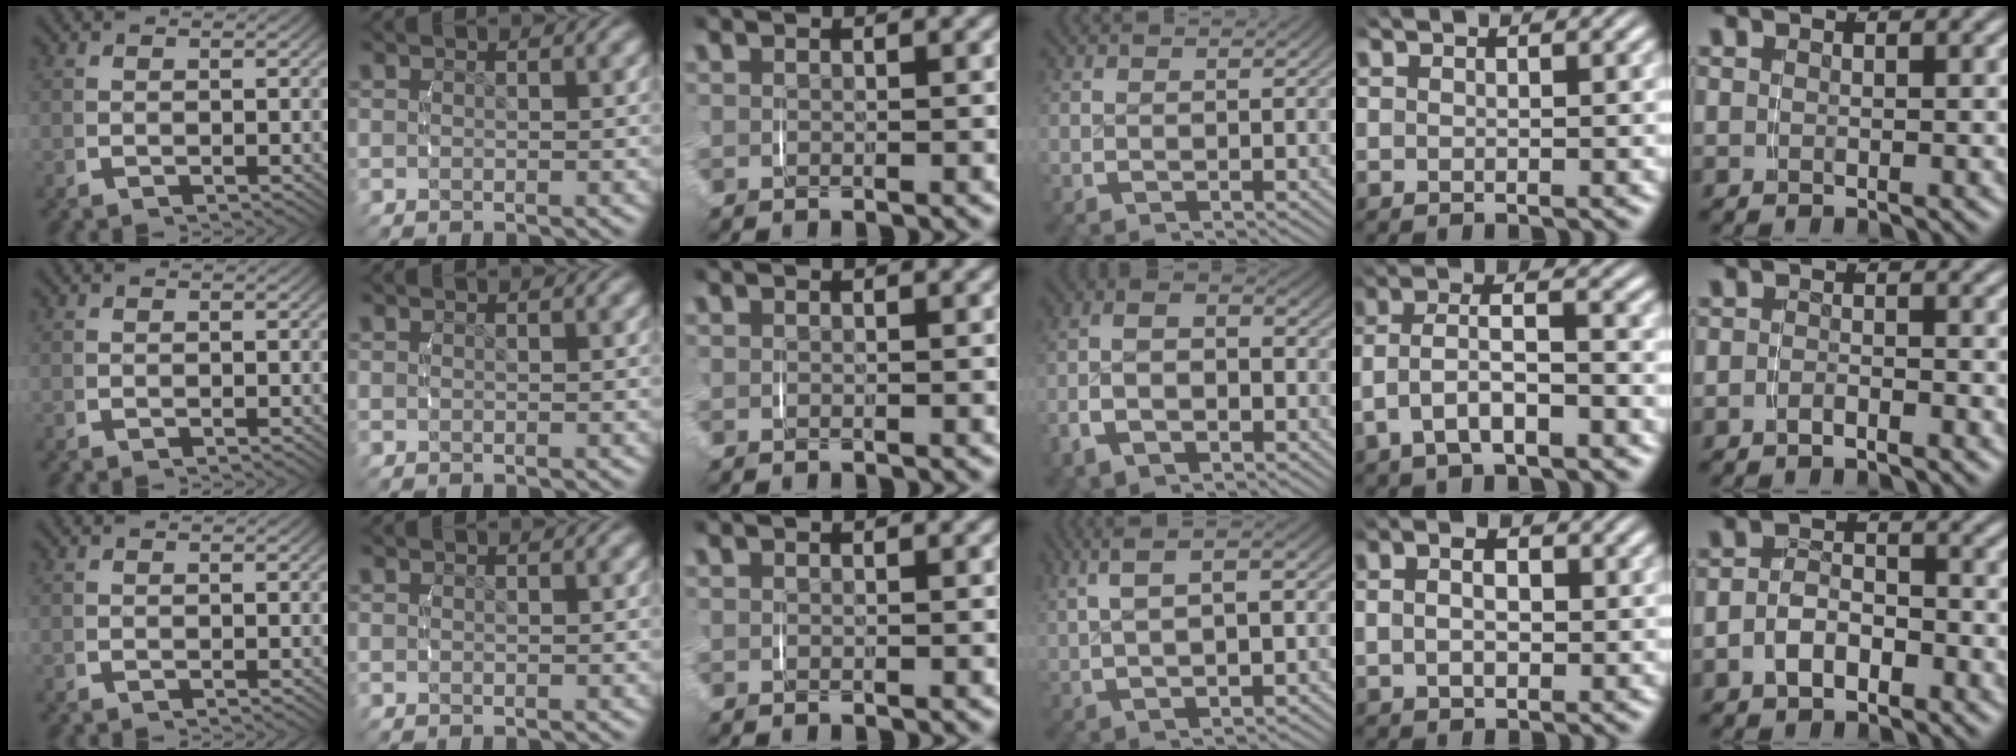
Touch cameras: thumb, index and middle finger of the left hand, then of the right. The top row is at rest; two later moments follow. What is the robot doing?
{"motion": "lift_and_place", "object": "scarf"}